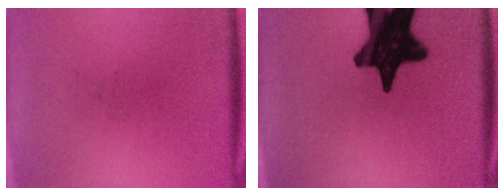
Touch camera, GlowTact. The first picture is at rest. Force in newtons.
{"total": 18.9}